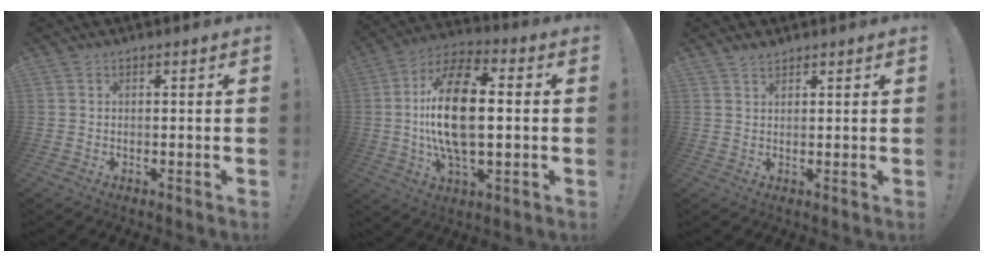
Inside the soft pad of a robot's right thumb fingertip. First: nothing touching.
{"total": 19.9, "force": [0.3, 9.4, 17.6], "torque": [-0.328, 0.003, -0.003]}
{"total": 2.2, "force": [1.9, 0.8, 0.7], "torque": [-0.011, -0.008, 0.036]}